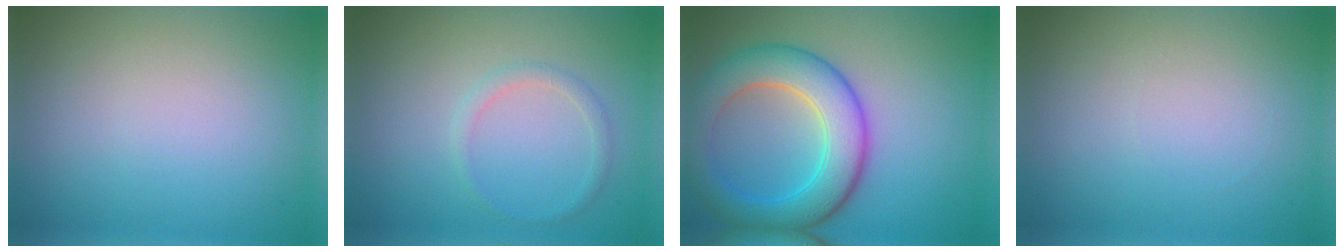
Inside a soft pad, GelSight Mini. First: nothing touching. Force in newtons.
{"total": 1.2, "press": 1.2, "slide": 0.2}
{"total": 7.1, "press": 7.1, "slide": 0.3}
{"total": 0.0}